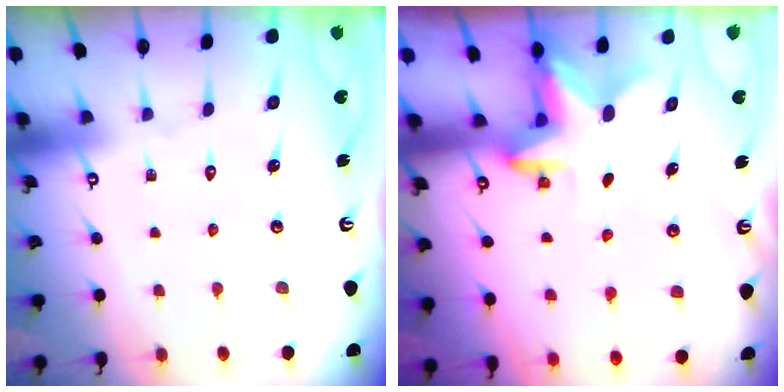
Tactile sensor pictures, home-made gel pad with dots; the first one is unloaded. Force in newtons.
{"total": 2.8, "press": 2.8, "slide": 0.5}